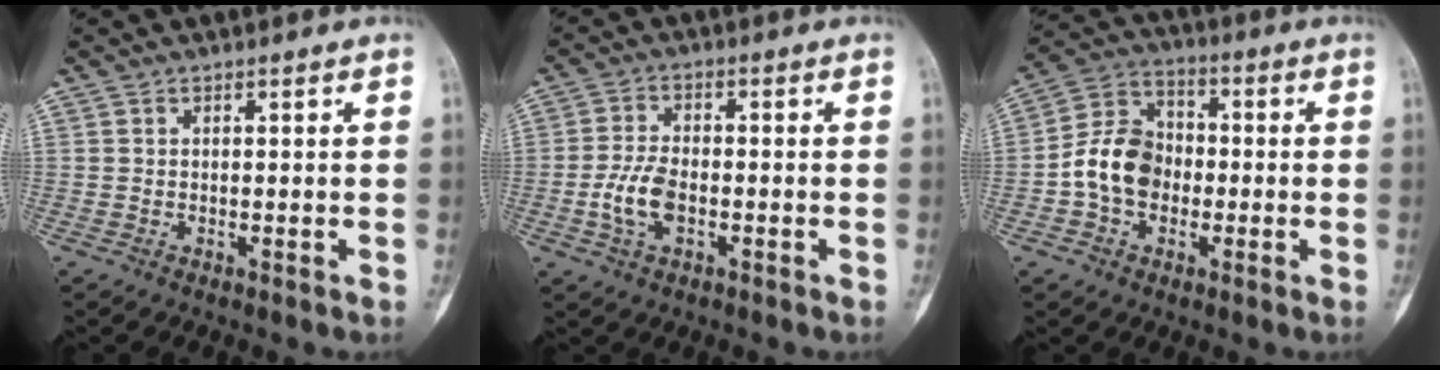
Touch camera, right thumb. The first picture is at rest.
{"total": 6.5, "force": [-1.8, 3.5, 5.2], "torque": [-0.109, 0.010, -0.035]}
{"total": 11.0, "force": [-1.8, 8.6, 6.7], "torque": [-0.105, 0.036, -0.045]}